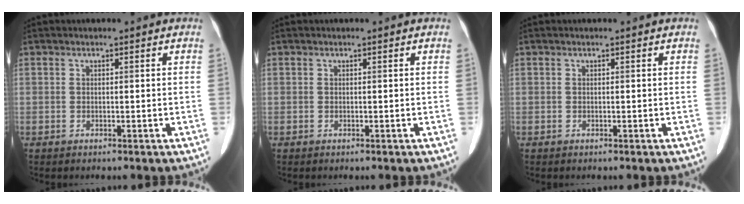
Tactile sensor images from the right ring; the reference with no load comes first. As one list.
[{"total": 0.0}, {"total": 0.0}]